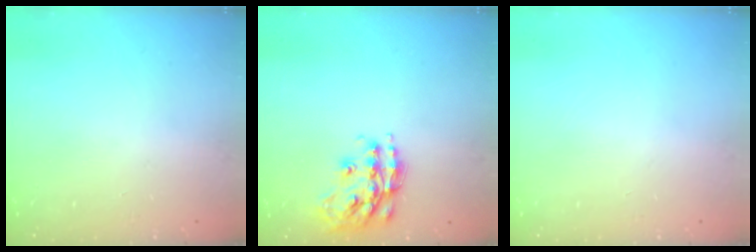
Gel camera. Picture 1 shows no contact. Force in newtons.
{"total": 15.9, "press": 15.9, "slide": 0.9}
{"total": 0.0}